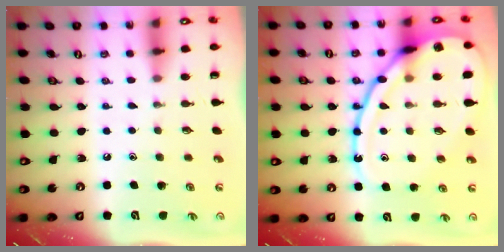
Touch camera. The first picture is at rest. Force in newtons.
{"total": 20.0, "press": 20.0, "slide": 1.8}